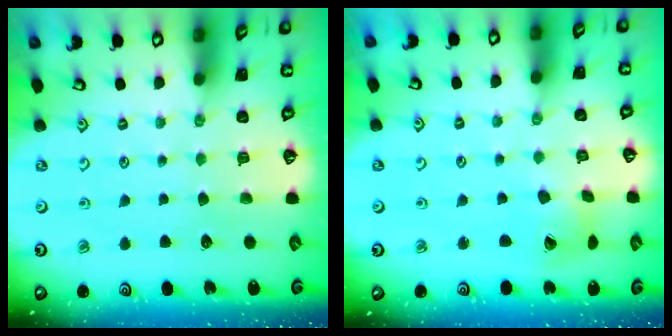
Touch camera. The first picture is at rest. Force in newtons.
{"total": 6.7, "press": 6.6, "slide": 0.9}